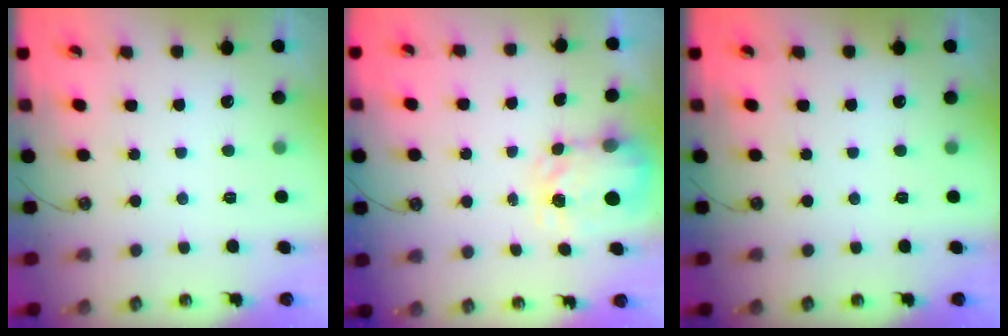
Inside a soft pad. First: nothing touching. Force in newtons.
{"total": 4.0, "press": 4.0, "slide": 0.5}
{"total": 0.0}